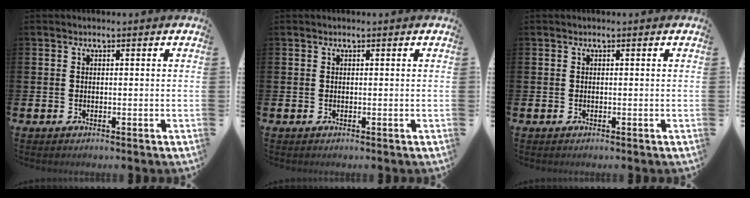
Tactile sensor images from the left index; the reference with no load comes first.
{"total": 0.0}
{"total": 0.0}